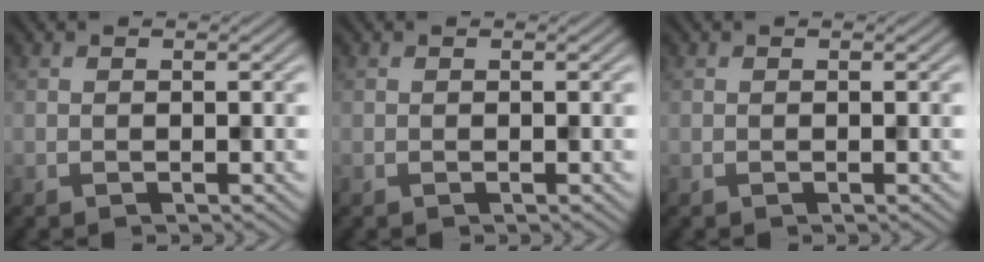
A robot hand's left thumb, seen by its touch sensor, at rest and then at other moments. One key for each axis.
{"total": 0.0}
{"total": 0.0}